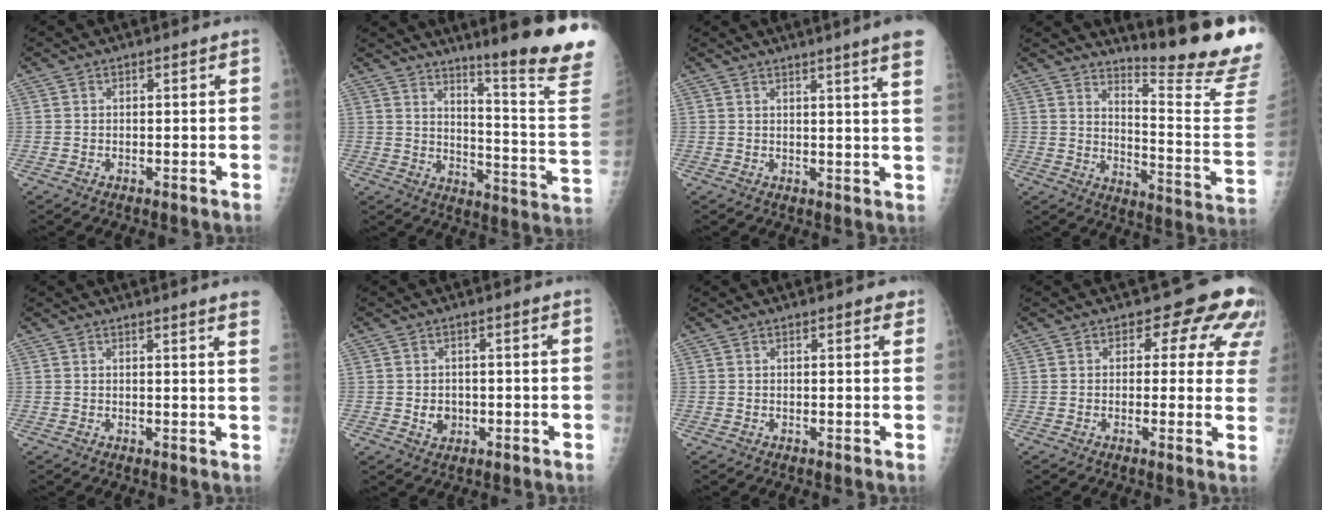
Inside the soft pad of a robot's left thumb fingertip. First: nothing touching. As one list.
[{"total": 21.4, "force": [16.0, -0.1, 14.2], "torque": [-0.170, -0.141, 0.211]}, {"total": 8.3, "force": [5.9, -0.7, 5.9], "torque": [-0.069, -0.019, 0.053]}, {"total": 19.4, "force": [17.4, -0.5, 8.6], "torque": [-0.105, -0.209, 0.227]}, {"total": 5.6, "force": [4.6, -0.5, 3.1], "torque": [-0.035, -0.015, 0.035]}, {"total": 3.1, "force": [-0.5, 2.6, 1.6], "torque": [-0.011, 0.002, -0.001]}, {"total": 2.3, "force": [1.4, 0.9, 1.5], "torque": [-0.010, -0.004, 0.014]}, {"total": 10.7, "force": [5.7, 6.4, 6.5], "torque": [-0.015, -0.016, 0.042]}]